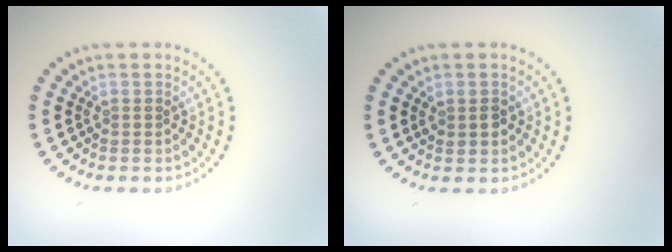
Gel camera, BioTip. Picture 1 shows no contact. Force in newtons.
{"total": 1.4, "press": 1.3, "slide": 0.3}